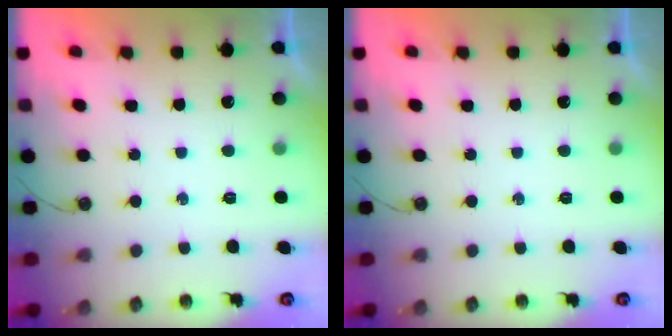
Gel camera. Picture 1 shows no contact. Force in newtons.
{"total": 0.0}